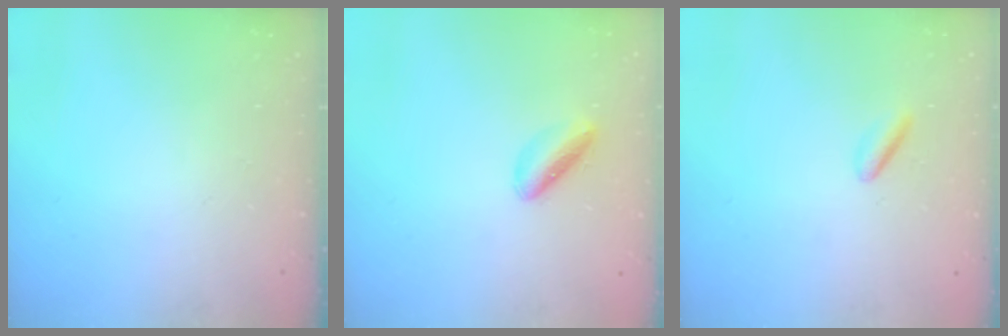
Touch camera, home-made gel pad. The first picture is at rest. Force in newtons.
{"total": 4.3, "press": 4.2, "slide": 0.8}
{"total": 2.7, "press": 2.5, "slide": 0.9}